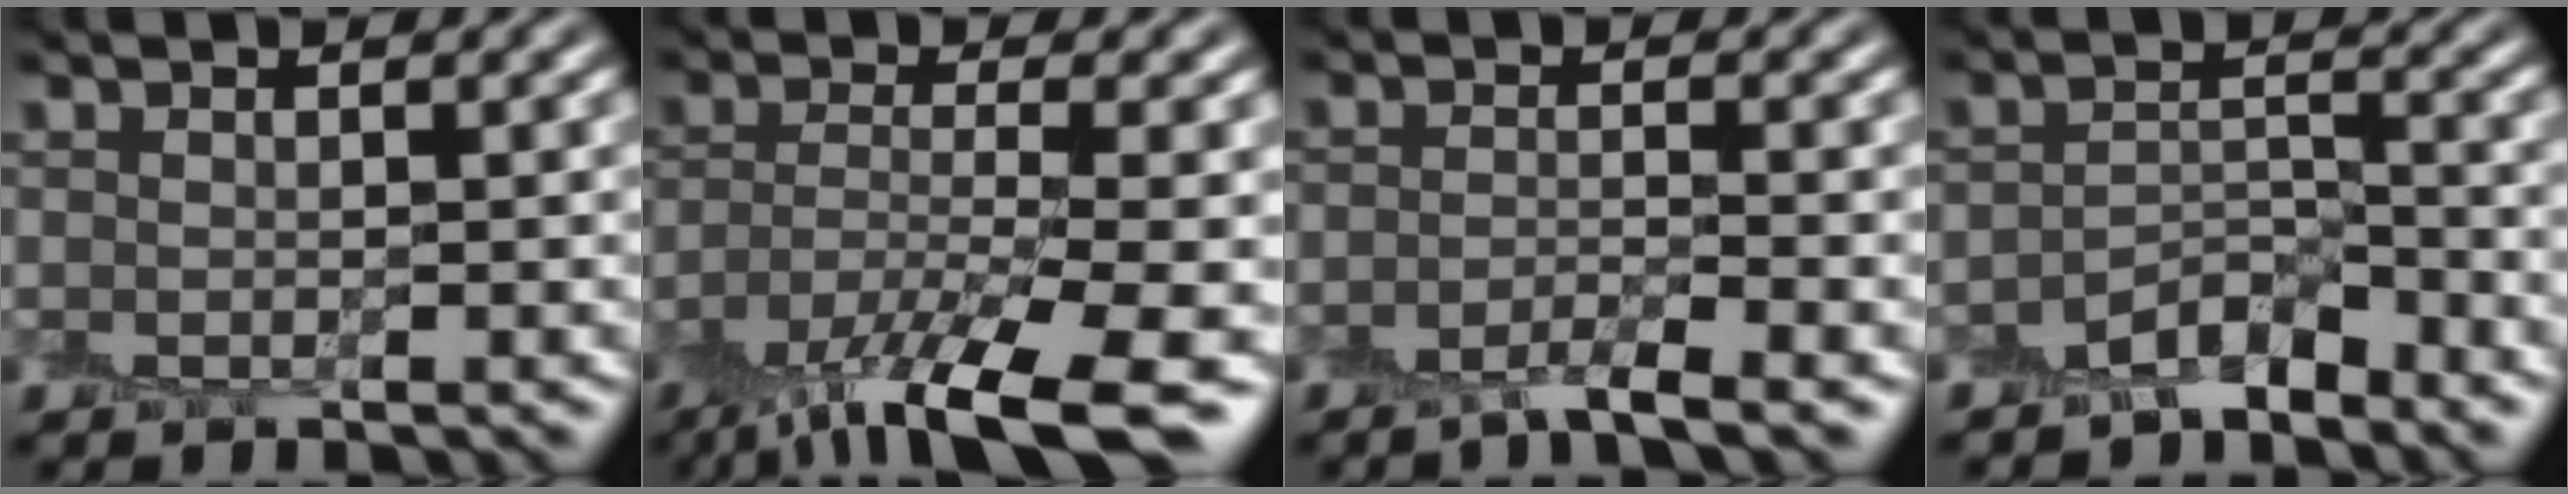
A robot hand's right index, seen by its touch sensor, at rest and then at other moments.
{"total": 9.8, "force": [-6.6, 2.2, 6.9], "torque": [-0.129, -0.013, -0.117]}
{"total": 2.2, "force": [-1.7, 0.1, 1.3], "torque": [-0.025, -0.001, -0.044]}
{"total": 2.6, "force": [-2.4, 0.8, 0.6], "torque": [-0.008, 0.011, -0.050]}